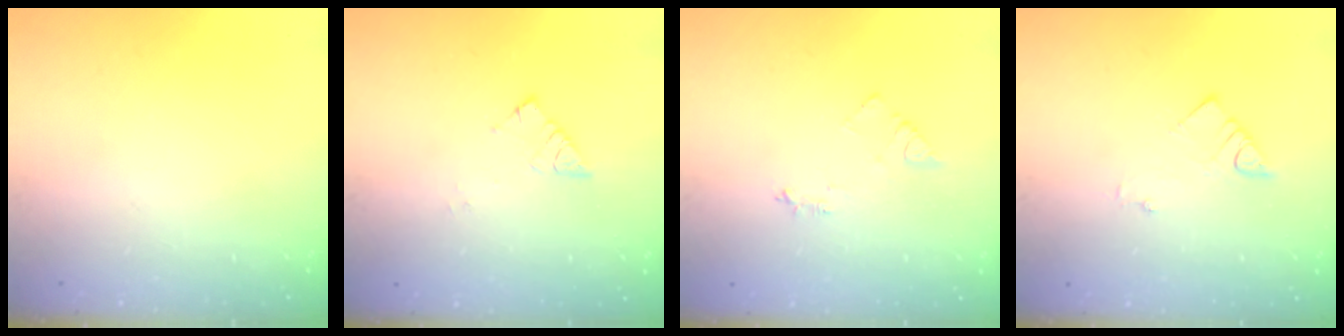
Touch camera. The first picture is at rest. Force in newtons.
{"total": 5.6, "press": 5.6, "slide": 0.2}
{"total": 3.9, "press": 3.9, "slide": 0.5}
{"total": 1.9, "press": 1.8, "slide": 0.4}